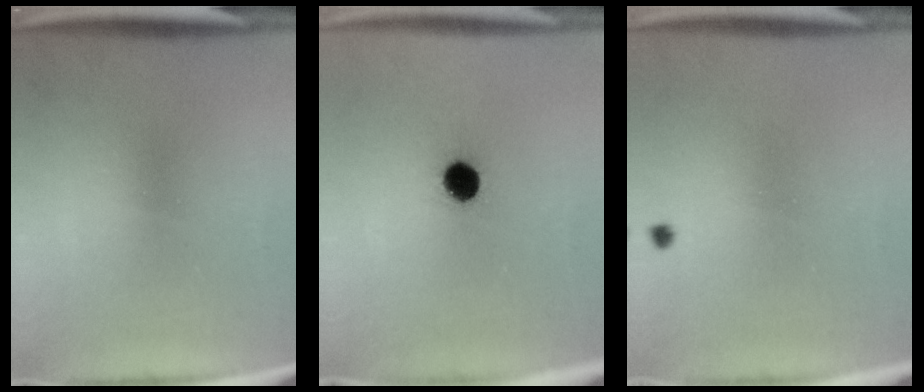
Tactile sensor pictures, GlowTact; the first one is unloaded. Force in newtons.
{"total": 9.2}
{"total": 0.5}